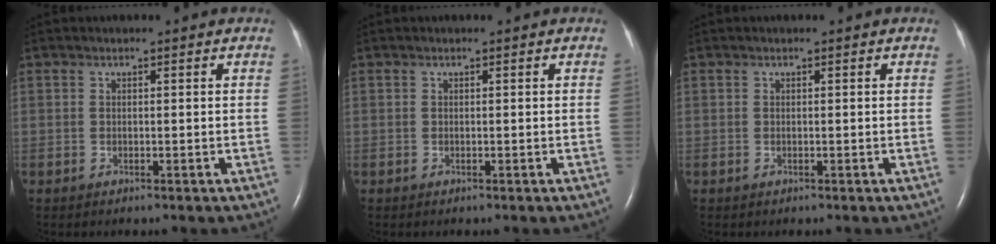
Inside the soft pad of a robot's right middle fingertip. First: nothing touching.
{"total": 0.0}
{"total": 0.0}